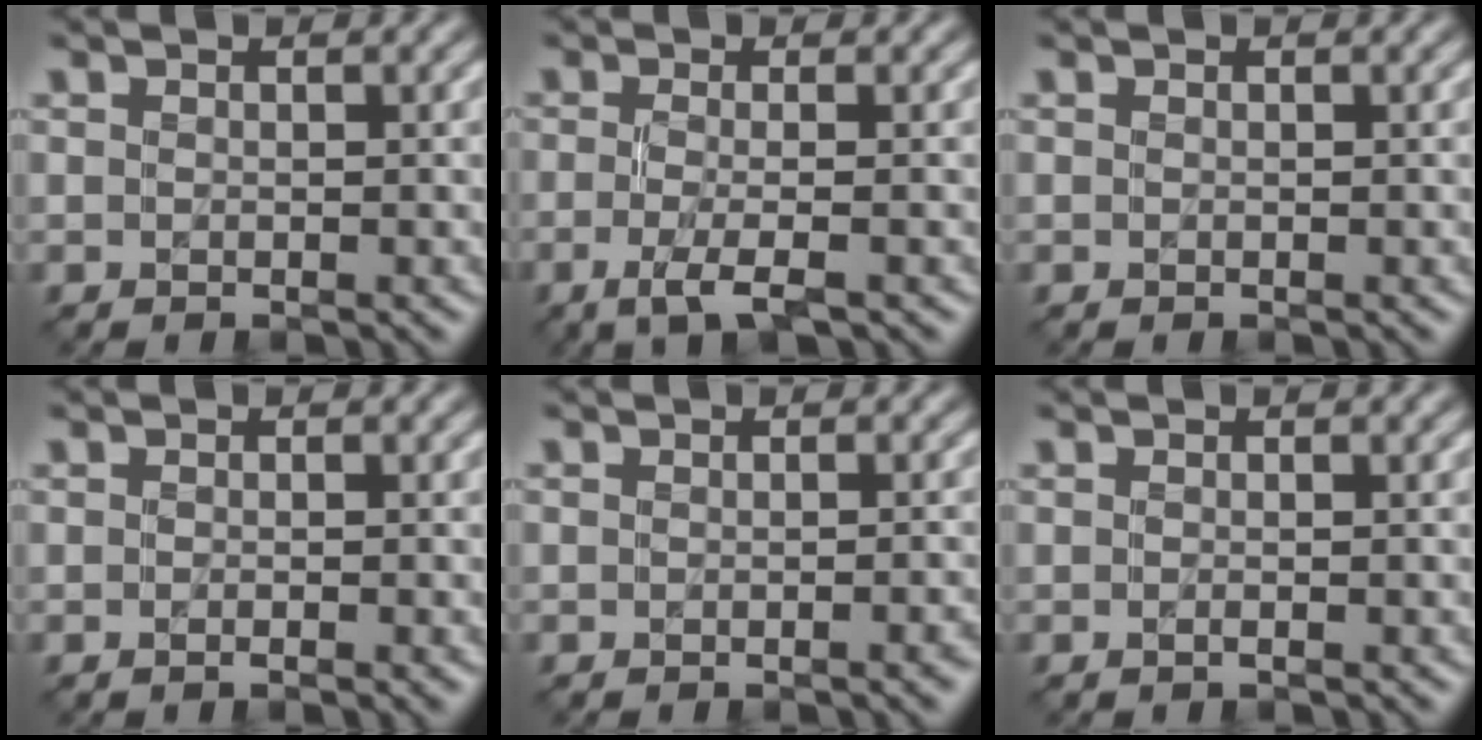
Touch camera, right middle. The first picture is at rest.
{"total": 3.4, "force": [-1.3, 0.9, 3.0], "torque": [-0.056, -0.010, -0.031]}
{"total": 0.0}
{"total": 1.2, "force": [-0.3, 0.3, 1.1], "torque": [-0.010, -0.003, -0.007]}
{"total": 1.1, "force": [-0.5, 0.2, 1.0], "torque": [-0.010, 0.000, -0.007]}
{"total": 0.7, "force": [-0.2, 0.3, 0.6], "torque": [-0.008, -0.003, -0.005]}